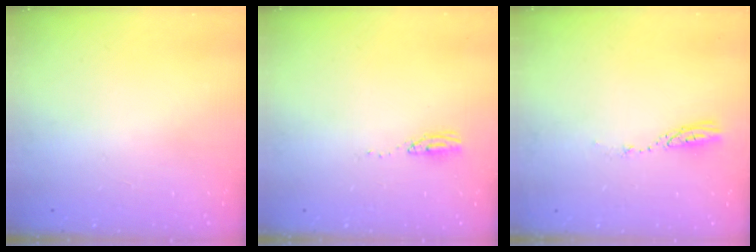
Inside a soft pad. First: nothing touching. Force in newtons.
{"total": 3.5, "press": 3.3, "slide": 1.2}
{"total": 3.7, "press": 3.7, "slide": 0.2}